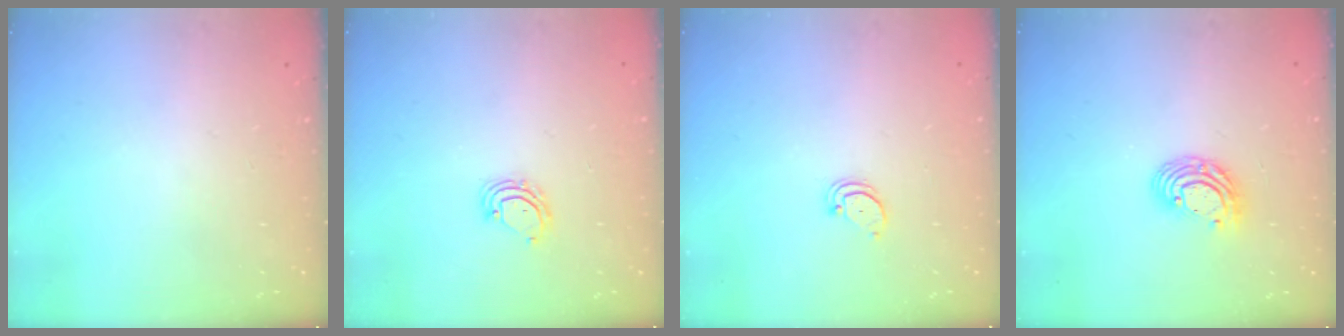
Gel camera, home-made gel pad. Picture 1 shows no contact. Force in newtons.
{"total": 5.0, "press": 5.0, "slide": 0.4}
{"total": 1.5, "press": 1.5, "slide": 0.2}
{"total": 8.0, "press": 8.0, "slide": 0.4}